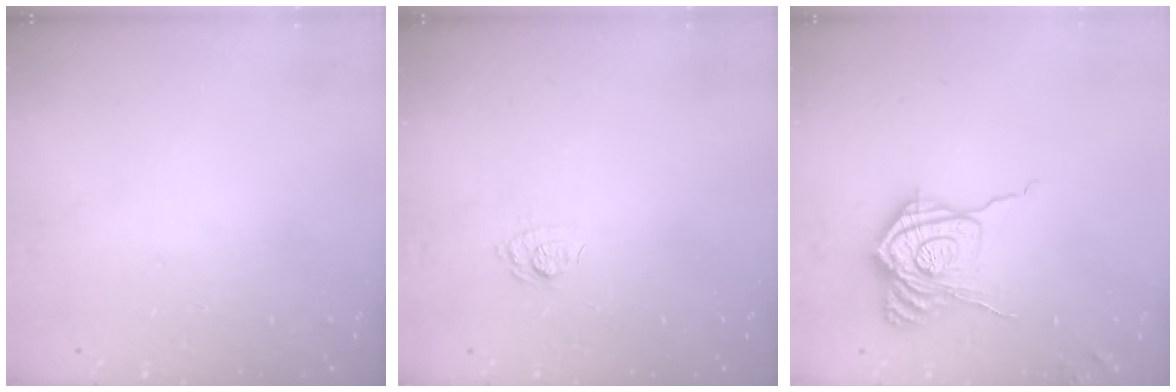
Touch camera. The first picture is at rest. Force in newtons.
{"total": 8.1, "press": 7.9, "slide": 1.4}
{"total": 16.2, "press": 16.2, "slide": 0.5}